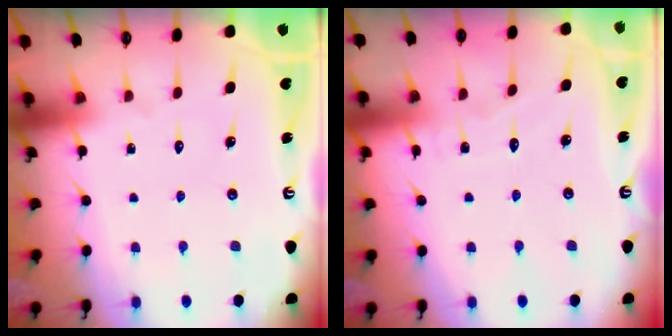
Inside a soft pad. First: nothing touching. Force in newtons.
{"total": 3.7, "press": 3.7, "slide": 0.4}